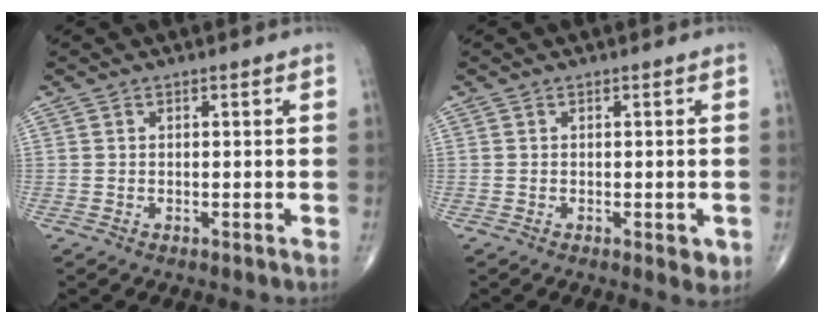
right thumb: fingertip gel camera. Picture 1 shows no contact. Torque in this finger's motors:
{"motor_torque": [0.65, 0.09, -0.11, -0.06, 0.08]}